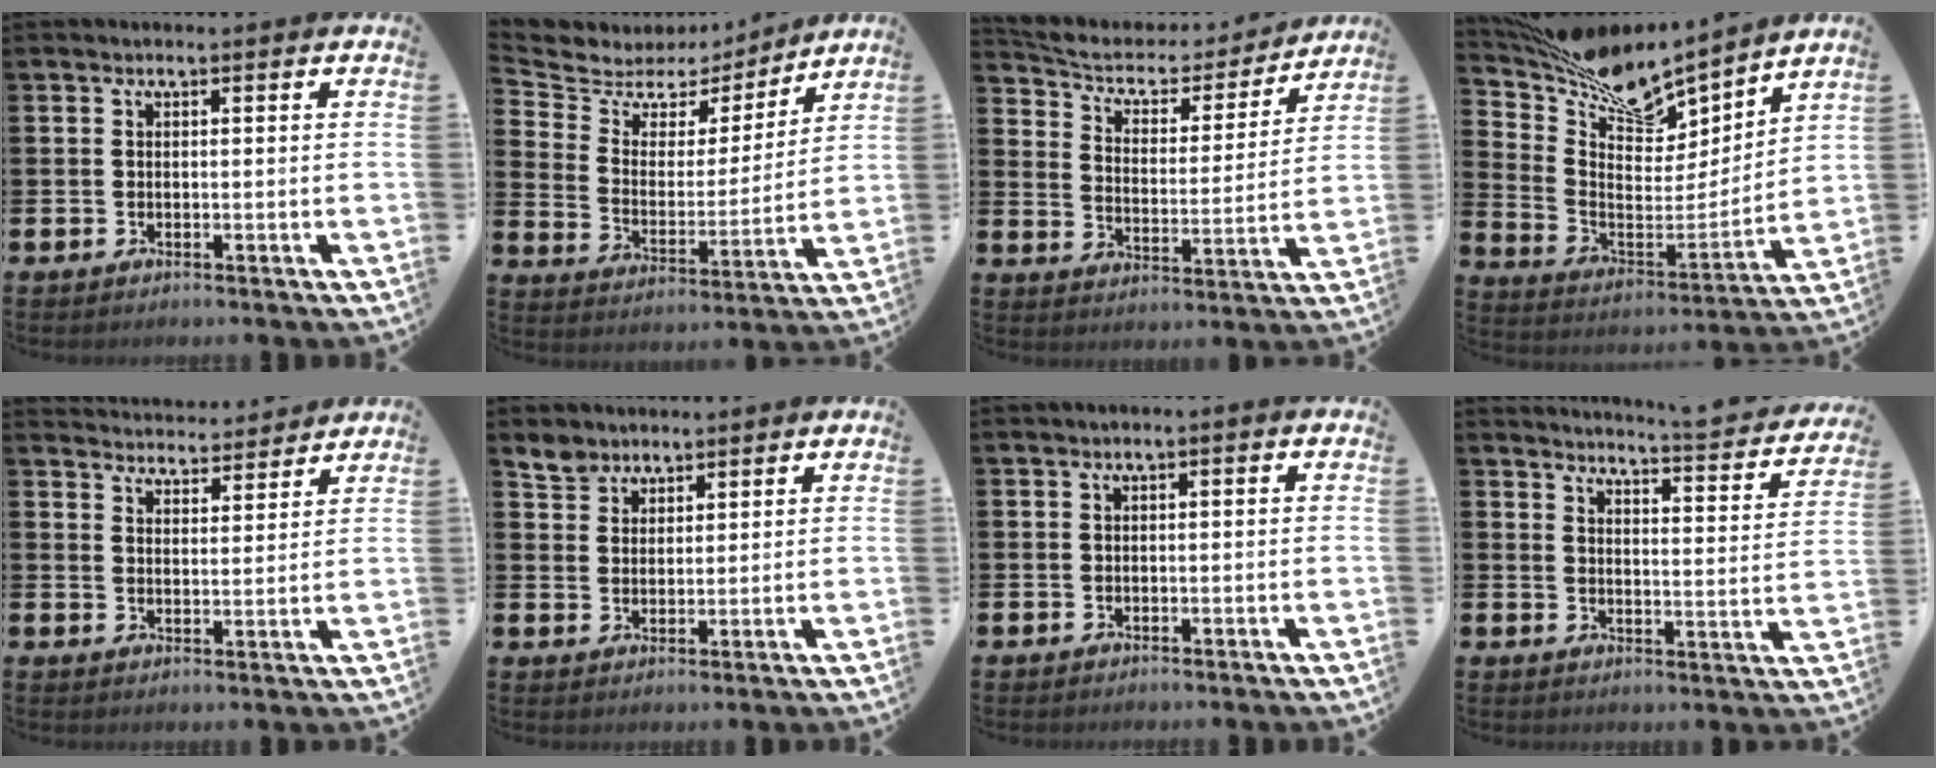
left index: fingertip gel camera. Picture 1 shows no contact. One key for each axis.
{"total": 6.2, "fx": 5.3, "fy": 3.2, "fz": 0.7, "tx": -0.059, "ty": -0.039, "tz": 0.089}
{"total": 6.0, "fx": 5.5, "fy": 2.1, "fz": 1.2, "tx": -0.061, "ty": -0.042, "tz": 0.091}
{"total": 11.9, "fx": 11.2, "fy": 2.8, "fz": 2.9, "tx": -0.102, "ty": -0.087, "tz": 0.195}
{"total": 4.3, "fx": 4.3, "fy": 0.3, "fz": -0.4, "tx": -0.006, "ty": -0.033, "tz": 0.075}
{"total": 3.4, "fx": 3.0, "fy": 1.6, "fz": 0.2, "tx": -0.005, "ty": -0.008, "tz": 0.055}
{"total": 0.6, "fx": -0.4, "fy": 0.1, "fz": 0.4, "tx": -0.014, "ty": 0.000, "tz": -0.005}
{"total": 4.0, "fx": 3.9, "fy": -0.3, "fz": 0.9, "tx": -0.024, "ty": -0.042, "tz": 0.060}